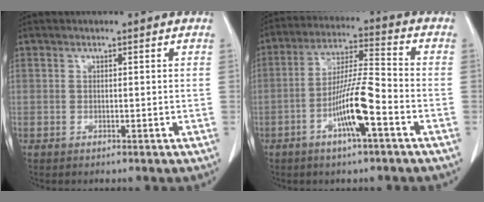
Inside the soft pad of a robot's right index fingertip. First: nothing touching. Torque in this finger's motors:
{"motor_torque": [1.87, -0.27, 0.96, 0.15]}